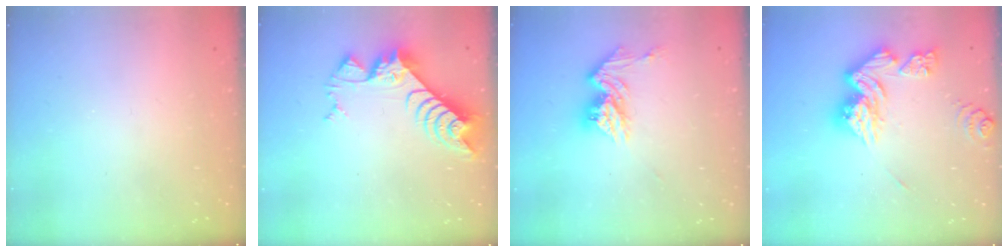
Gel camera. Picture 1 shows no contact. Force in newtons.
{"total": 8.5, "press": 8.5, "slide": 0.8}
{"total": 11.2, "press": 11.2, "slide": 0.9}
{"total": 14.6, "press": 14.5, "slide": 1.5}